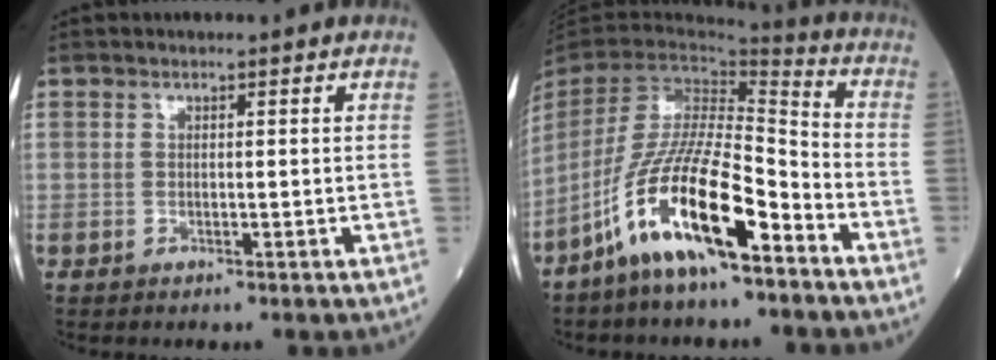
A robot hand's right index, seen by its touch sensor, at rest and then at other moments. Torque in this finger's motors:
{"motor_torque": [1.44, -0.70, 0.59, 0.16]}